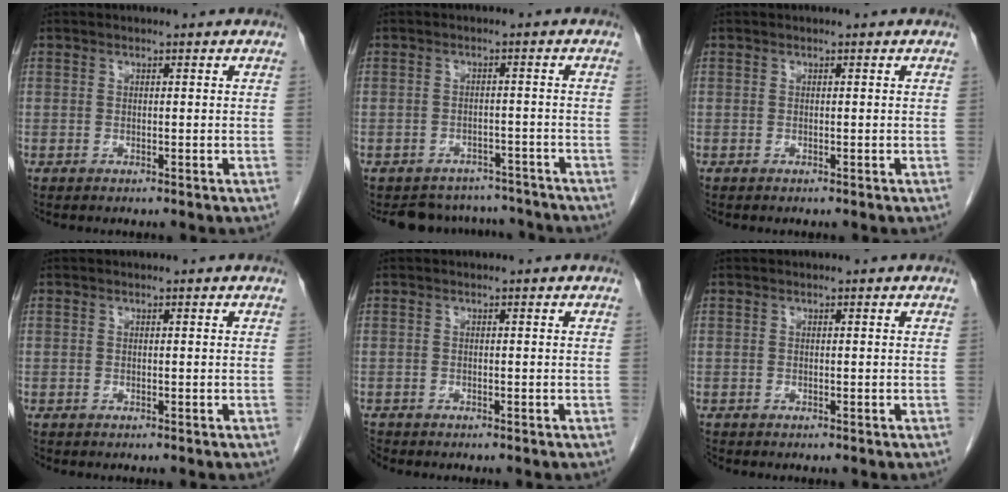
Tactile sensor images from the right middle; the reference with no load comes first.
{"total": 8.2, "force": [-7.6, 2.9, -0.1], "torque": [0.008, 0.019, -0.093]}
{"total": 0.0}
{"total": 0.0}
{"total": 1.4, "force": [-1.4, 0.4, 0.1], "torque": [-0.005, -0.005, -0.024]}
{"total": 0.6, "force": [-0.5, 0.1, 0.0], "torque": [-0.005, -0.003, -0.014]}